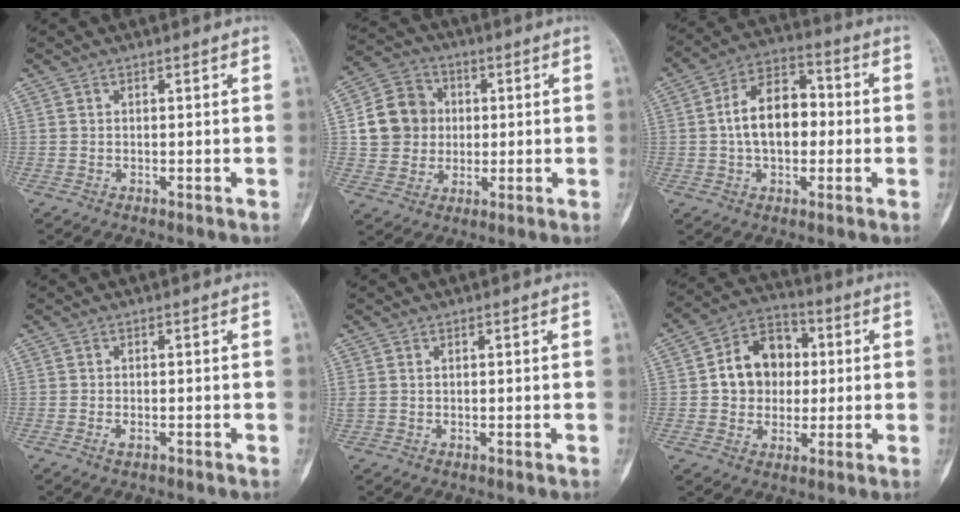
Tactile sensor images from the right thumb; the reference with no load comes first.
{"total": 11.7, "force": [1.1, 10.7, 4.8], "torque": [-0.061, 0.013, 0.018]}
{"total": 12.6, "force": [0.0, 8.1, 9.7], "torque": [-0.146, 0.032, -0.007]}
{"total": 1.2, "force": [-0.6, 0.5, 0.9], "torque": [-0.021, 0.001, -0.011]}
{"total": 1.4, "force": [0.4, 1.0, 0.9], "torque": [-0.036, 0.011, 0.015]}
{"total": 12.5, "force": [1.1, 10.1, 7.2], "torque": [-0.073, 0.020, 0.013]}